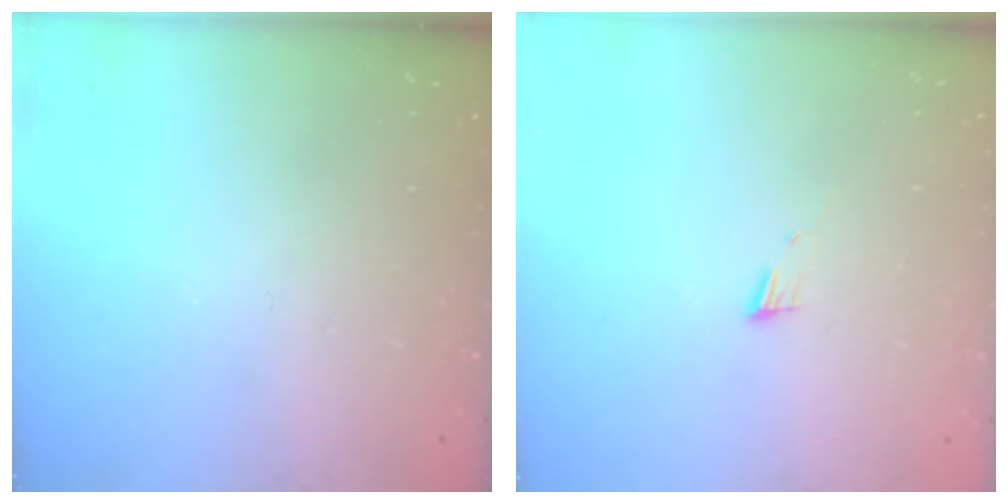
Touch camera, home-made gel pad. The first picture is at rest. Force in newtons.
{"total": 4.9, "press": 4.9, "slide": 0.5}